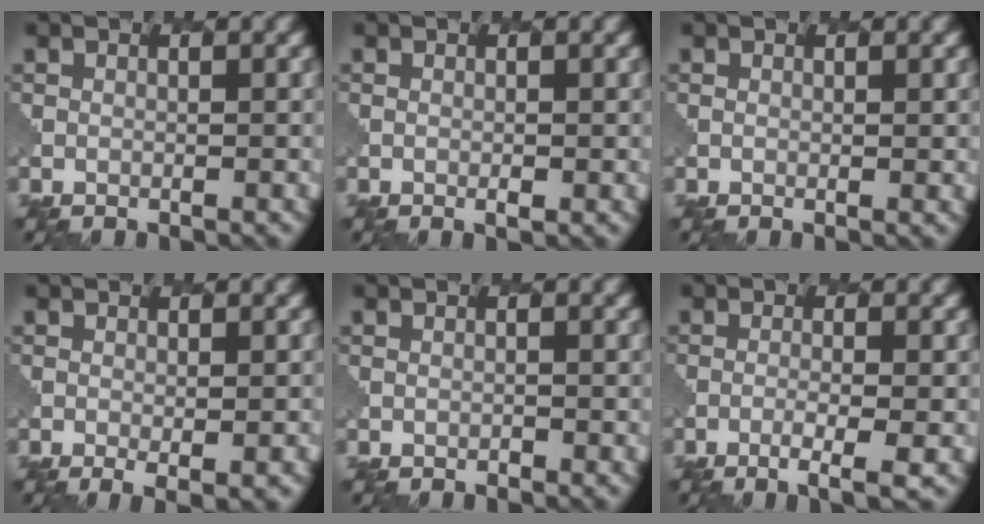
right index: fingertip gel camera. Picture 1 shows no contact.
{"total": 0.7, "force": [0.0, 0.2, 0.7], "torque": [-0.010, -0.003, 0.002]}
{"total": 0.7, "force": [0.4, 0.1, 0.6], "torque": [-0.008, -0.005, 0.006]}
{"total": 2.3, "force": [-0.5, 0.5, 2.2], "torque": [-0.034, -0.010, -0.004]}
{"total": 0.0}
{"total": 3.0, "force": [-1.1, 0.6, 2.7], "torque": [-0.046, -0.001, -0.024]}